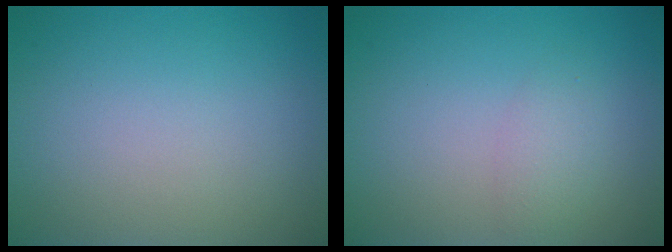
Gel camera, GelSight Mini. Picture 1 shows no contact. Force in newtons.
{"total": 1.6, "press": 1.6, "slide": 0.1}